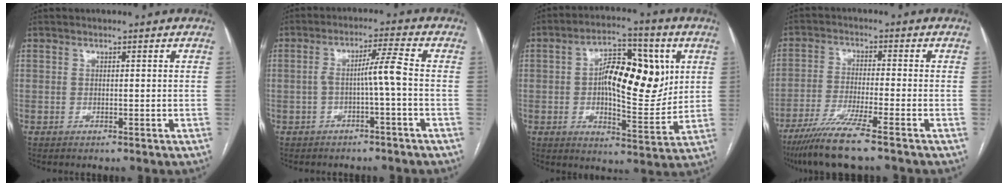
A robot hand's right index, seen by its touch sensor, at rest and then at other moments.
{"total": 4.7, "force": [-1.1, -0.6, 4.5], "torque": [-0.080, 0.016, -0.015]}
{"total": 14.7, "force": [2.6, 5.8, 13.2], "torque": [-0.207, 0.022, 0.043]}
{"total": 9.7, "force": [-7.1, -0.8, 6.5], "torque": [-0.119, -0.031, -0.127]}